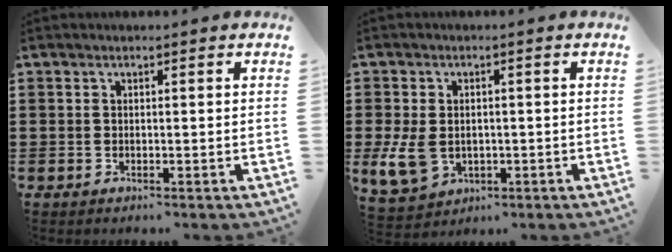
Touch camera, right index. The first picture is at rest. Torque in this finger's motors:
{"motor_torque": [1.10, 1.04, 0.42, 0.12]}